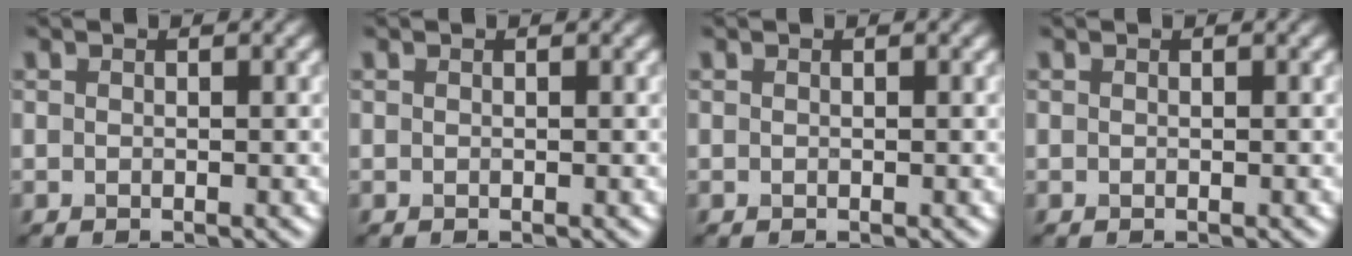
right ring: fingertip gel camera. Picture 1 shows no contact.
{"total": 0.0}
{"total": 0.0}
{"total": 0.0}